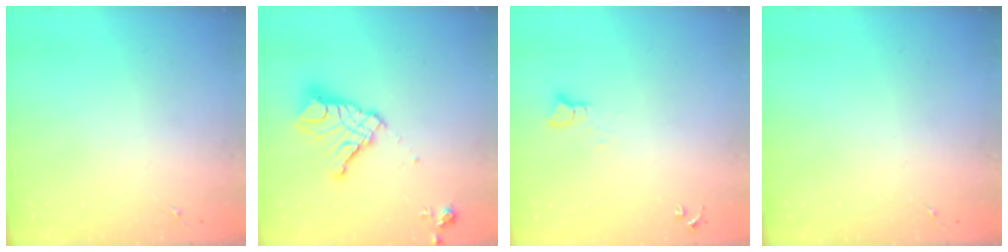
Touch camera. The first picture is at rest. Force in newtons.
{"total": 15.8, "press": 15.7, "slide": 1.7}
{"total": 2.2, "press": 2.2, "slide": 0.2}
{"total": 0.0}